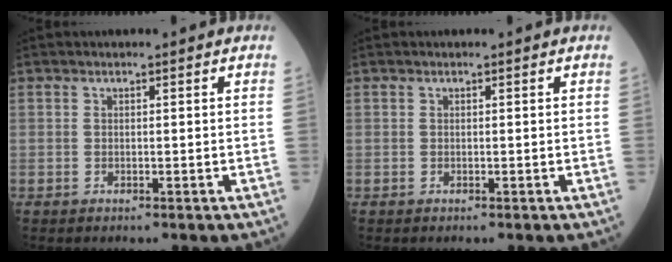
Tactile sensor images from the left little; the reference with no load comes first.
{"total": 0.0}